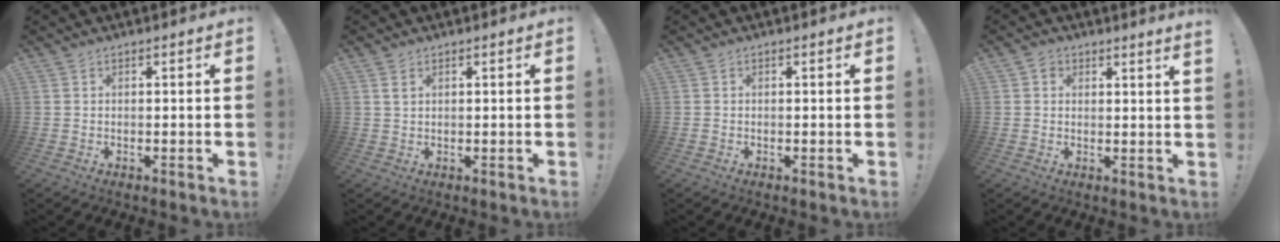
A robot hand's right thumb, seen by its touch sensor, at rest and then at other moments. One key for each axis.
{"total": 1.9, "fx": 1.0, "fy": 1.2, "fz": 1.1, "tx": -0.007, "ty": -0.003, "tz": 0.016}
{"total": 0.5, "fx": -0.3, "fy": 0.0, "fz": 0.4, "tx": -0.013, "ty": 0.001, "tz": -0.004}
{"total": 2.0, "fx": 1.9, "fy": 0.3, "fz": 0.7, "tx": -0.003, "ty": -0.012, "tz": 0.032}